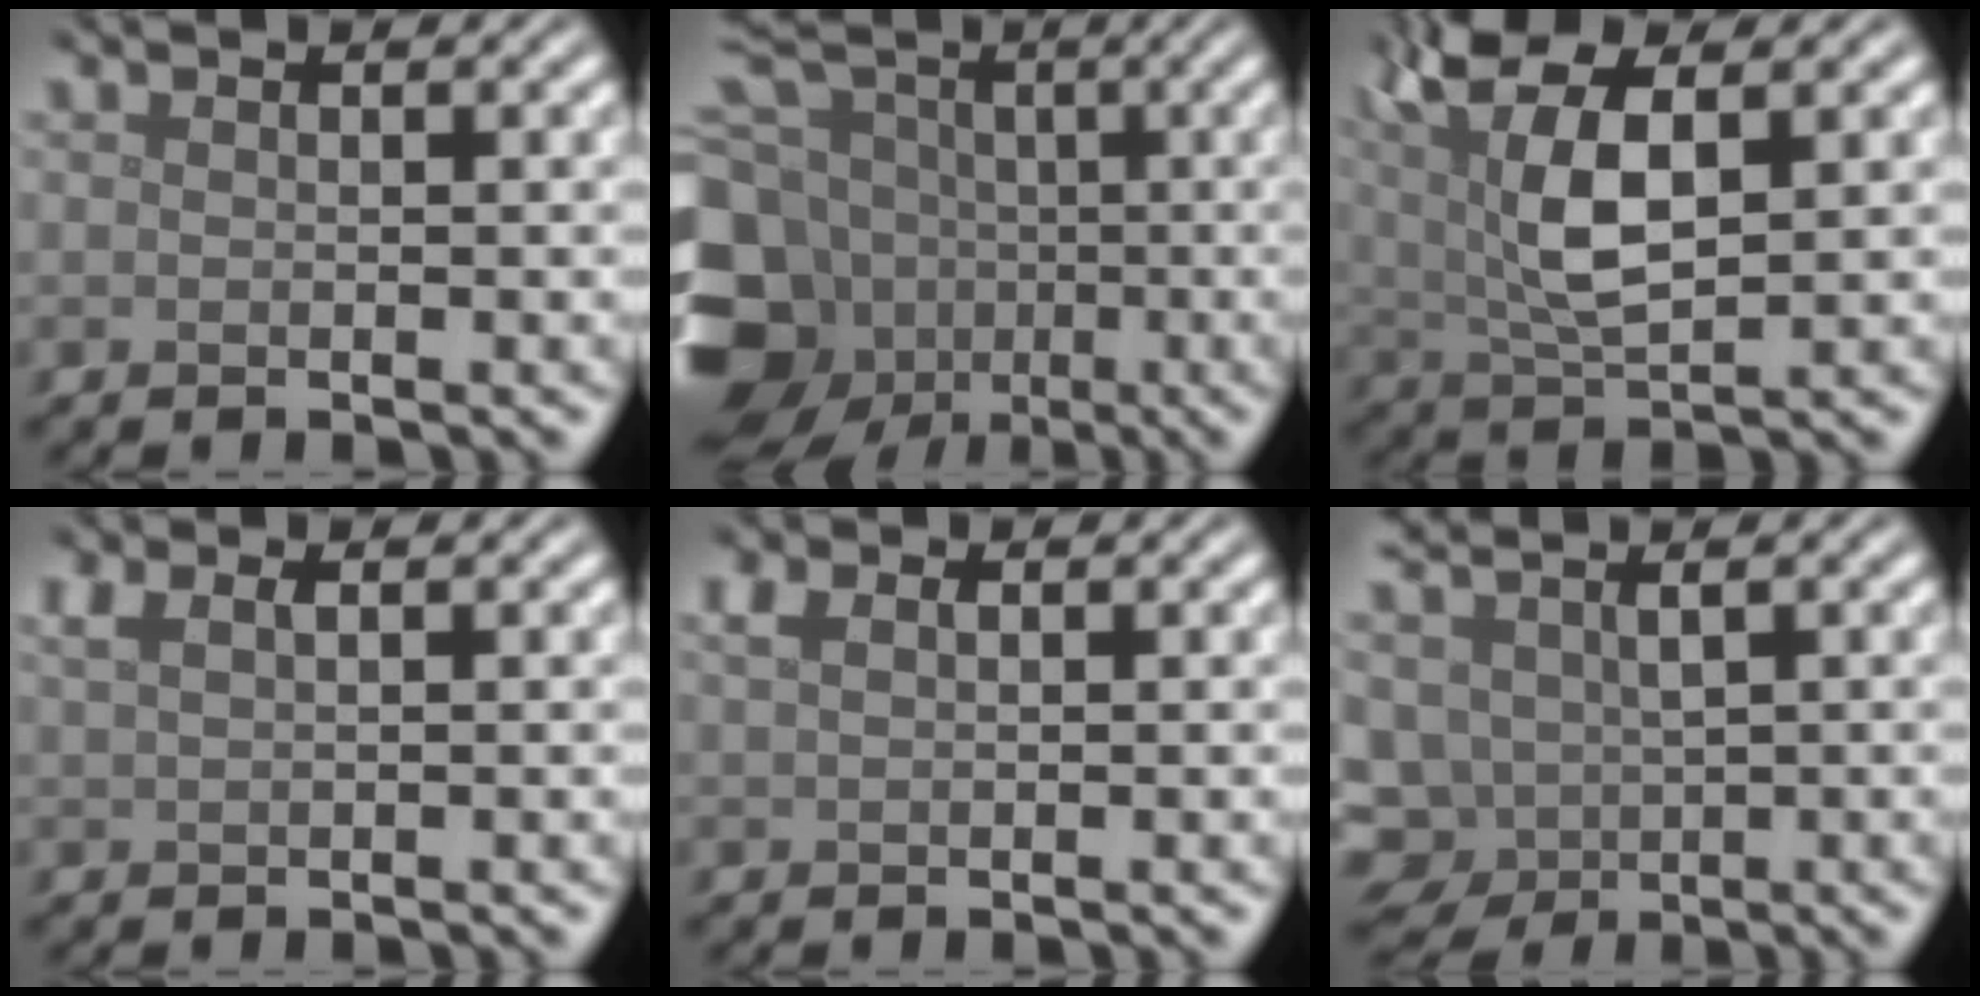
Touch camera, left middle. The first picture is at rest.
{"total": 15.4, "force": [-2.1, 13.1, 7.9], "torque": [-0.209, -0.011, -0.048]}
{"total": 7.7, "force": [2.3, 3.1, 6.7], "torque": [-0.138, 0.012, 0.041]}
{"total": 1.6, "force": [0.9, 0.6, 1.1], "torque": [-0.026, 0.002, 0.021]}
{"total": 1.5, "force": [0.7, 0.9, 1.0], "torque": [-0.024, 0.005, 0.014]}
{"total": 5.7, "force": [-0.6, 4.3, 3.7], "torque": [-0.081, -0.016, -0.001]}